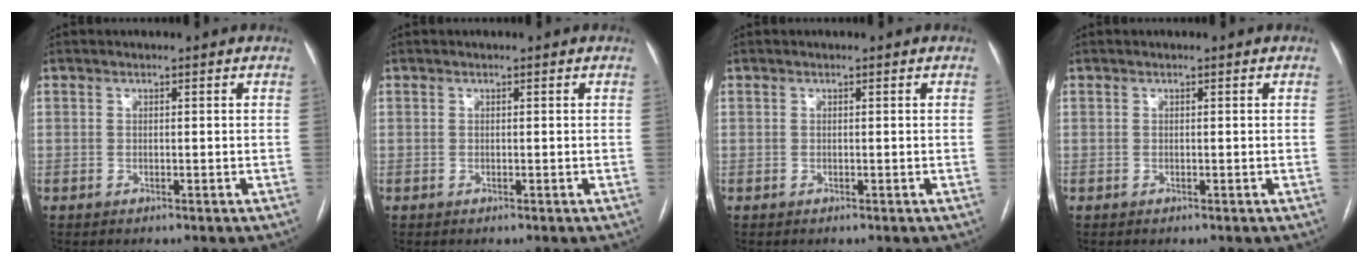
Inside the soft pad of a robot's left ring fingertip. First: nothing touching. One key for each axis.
{"total": 0.0}
{"total": 0.0}
{"total": 0.0}